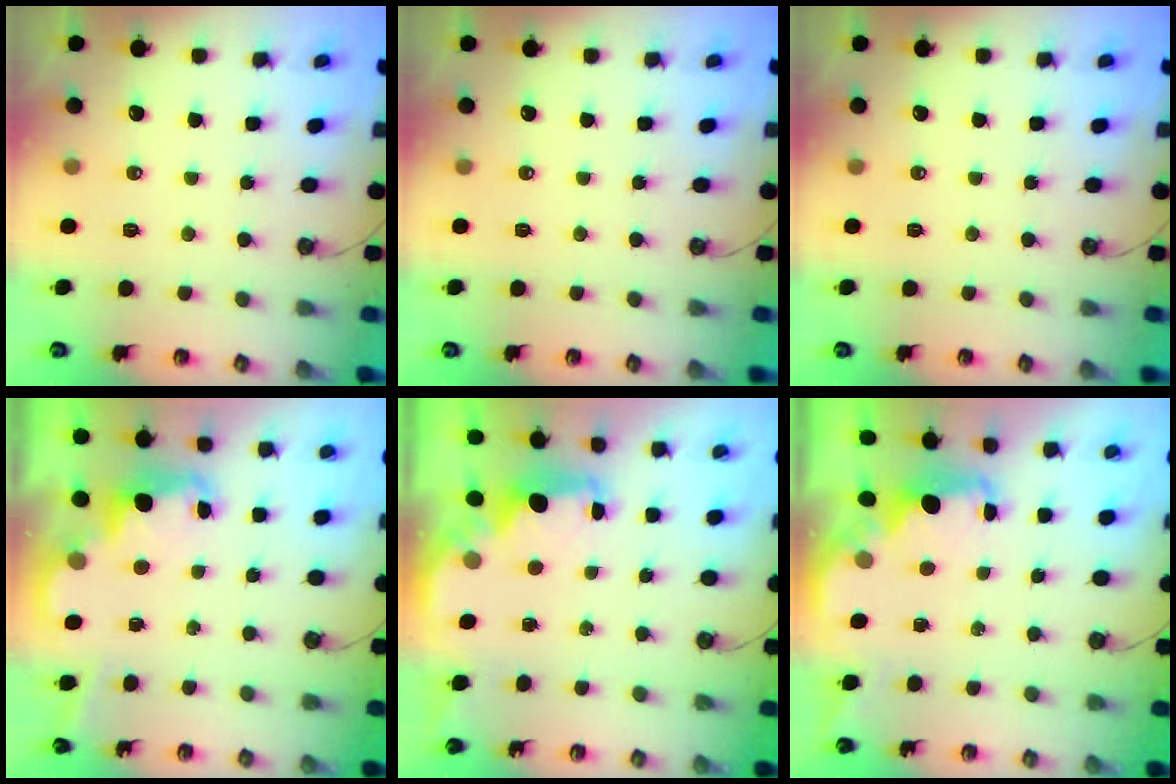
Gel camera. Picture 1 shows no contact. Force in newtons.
{"total": 0.0}
{"total": 0.0}
{"total": 2.4, "press": 2.4, "slide": 0.6}
{"total": 2.4, "press": 2.2, "slide": 0.7}
{"total": 2.1, "press": 1.9, "slide": 0.8}